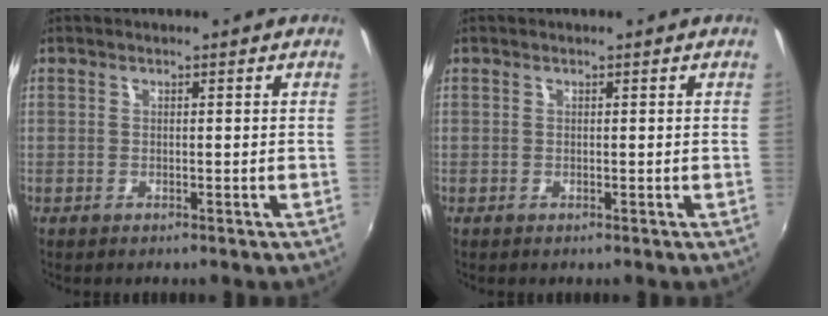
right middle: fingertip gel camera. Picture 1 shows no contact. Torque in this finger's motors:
{"motor_torque": [-0.03, -0.01, 0.00, 0.00]}